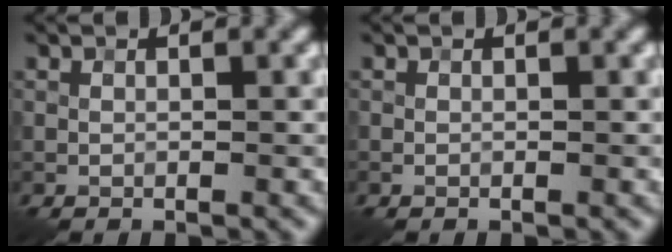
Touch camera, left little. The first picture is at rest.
{"total": 0.0}